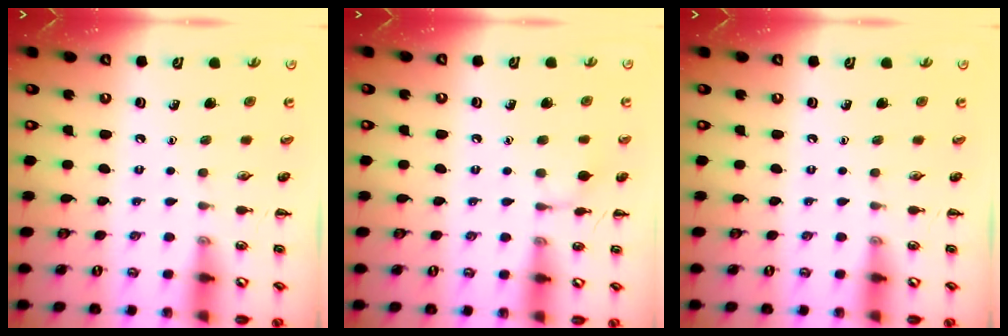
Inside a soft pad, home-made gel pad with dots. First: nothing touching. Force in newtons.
{"total": 5.4, "press": 5.1, "slide": 1.9}
{"total": 0.0}